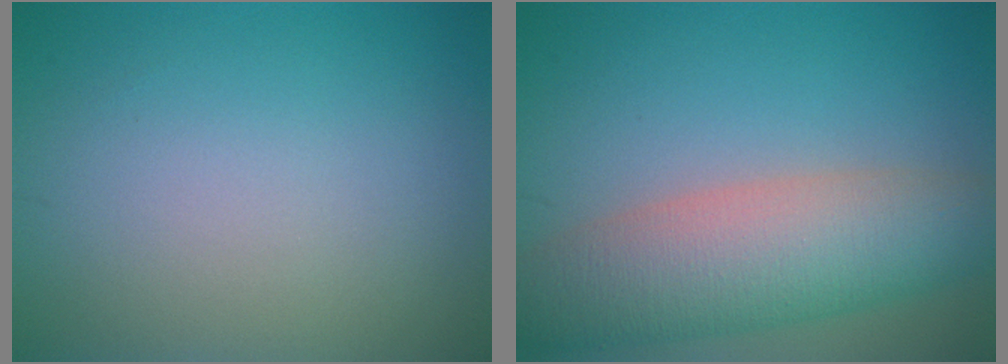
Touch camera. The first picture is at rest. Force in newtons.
{"total": 8.2, "press": 8.2, "slide": 0.3}